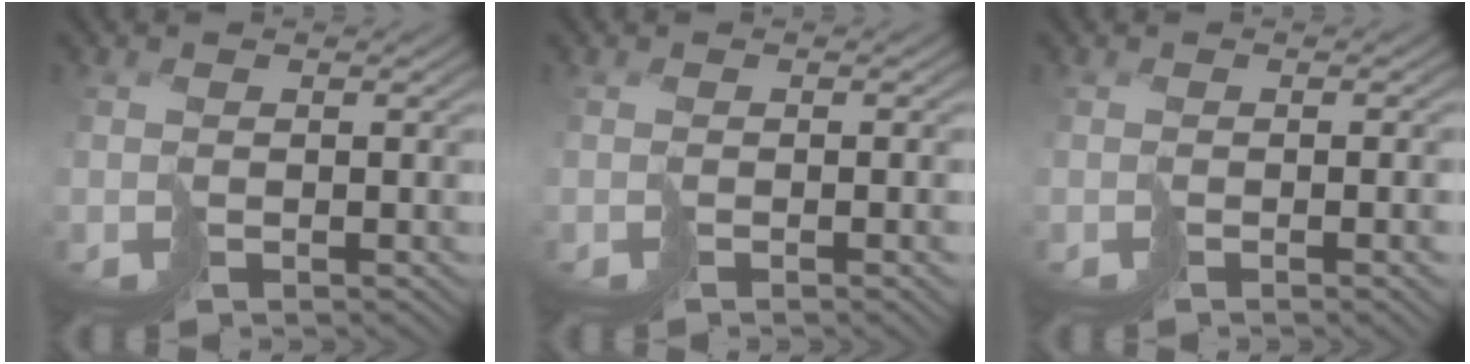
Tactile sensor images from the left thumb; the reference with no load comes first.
{"total": 2.9, "force": [-0.7, 0.5, 2.8], "torque": [-0.041, -0.002, -0.014]}
{"total": 3.7, "force": [-0.9, 0.8, 3.5], "torque": [-0.051, -0.004, -0.014]}